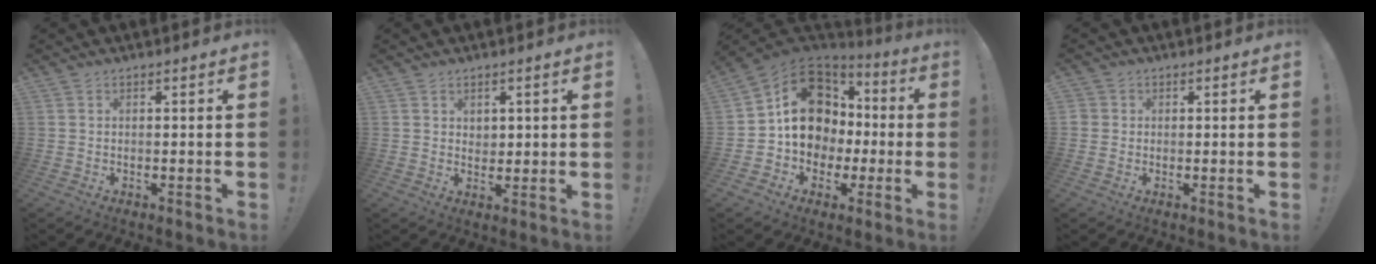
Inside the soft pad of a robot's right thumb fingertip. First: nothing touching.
{"total": 3.0, "force": [1.8, 2.3, 0.4], "torque": [0.007, -0.012, 0.030]}
{"total": 17.7, "force": [1.8, 15.1, 9.1], "torque": [-0.125, 0.009, 0.061]}
{"total": 1.9, "force": [0.3, 1.8, 0.4], "torque": [0.000, -0.003, 0.006]}